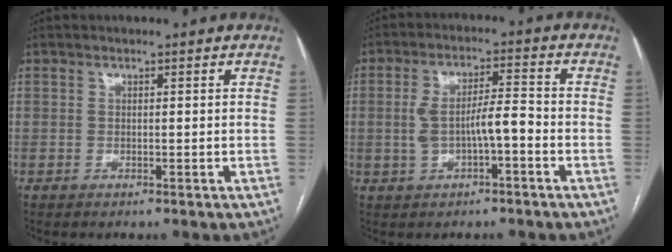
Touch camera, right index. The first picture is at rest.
{"total": 6.8, "force": [-1.3, 1.9, 6.4], "torque": [-0.125, 0.021, -0.018]}